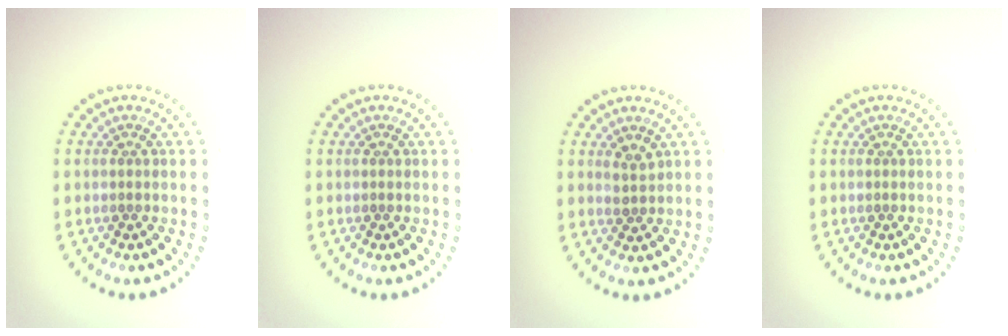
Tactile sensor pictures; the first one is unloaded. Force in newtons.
{"total": 0.0}
{"total": 1.2, "press": 1.1, "slide": 0.4}
{"total": 0.0}